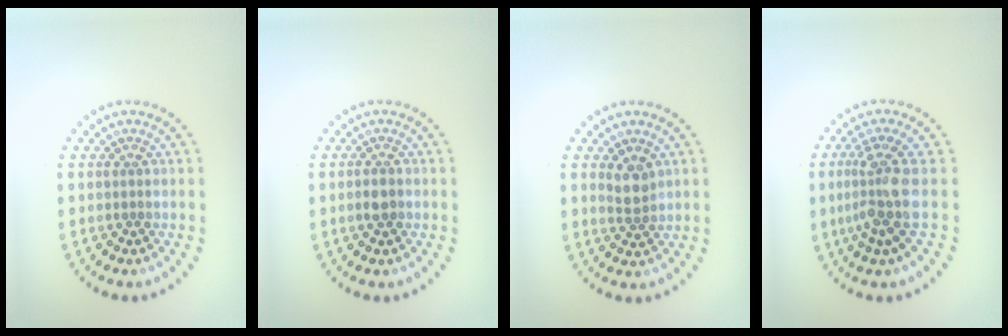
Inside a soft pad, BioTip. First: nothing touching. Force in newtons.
{"total": 1.5, "press": 1.4, "slide": 0.5}
{"total": 1.9, "press": 1.8, "slide": 0.9}
{"total": 3.7, "press": 2.8, "slide": 2.3}